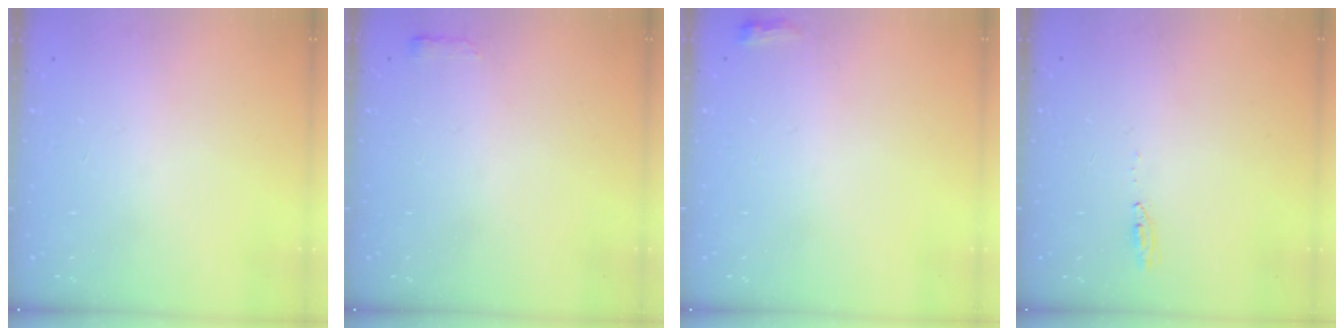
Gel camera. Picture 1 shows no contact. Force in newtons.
{"total": 2.4, "press": 2.4, "slide": 0.4}
{"total": 3.5, "press": 3.4, "slide": 0.8}
{"total": 3.4, "press": 2.9, "slide": 1.7}